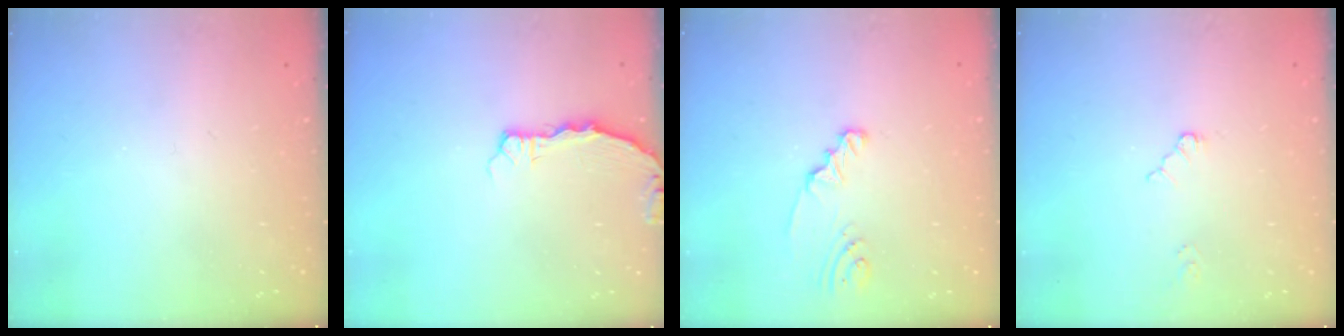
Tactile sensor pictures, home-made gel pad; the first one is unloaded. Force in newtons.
{"total": 3.2, "press": 3.1, "slide": 0.4}
{"total": 2.3, "press": 2.3, "slide": 0.3}
{"total": 2.6, "press": 2.6, "slide": 0.4}